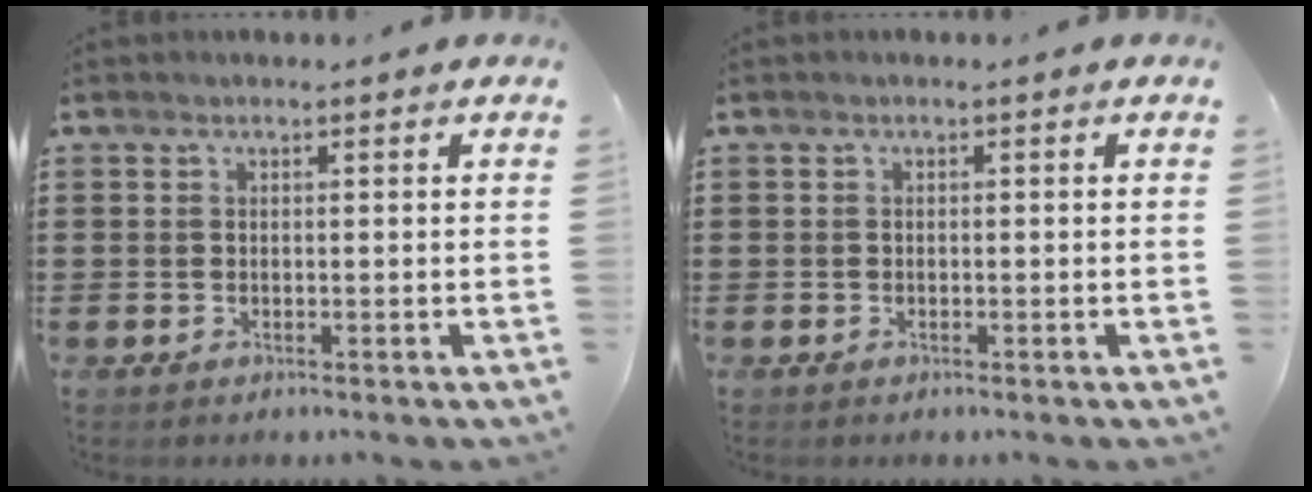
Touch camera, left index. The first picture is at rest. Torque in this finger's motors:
{"motor_torque": [0.00, -0.03, 0.01, 0.00]}